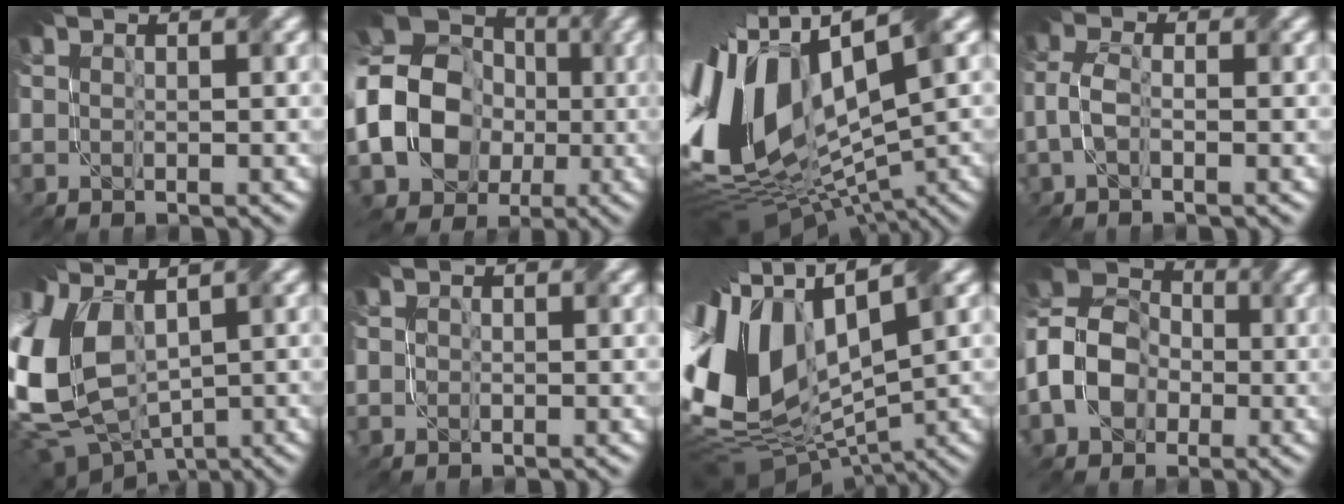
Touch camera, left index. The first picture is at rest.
{"total": 15.6, "force": [-2.6, 12.9, 8.4], "torque": [-0.169, -0.012, -0.081]}
{"total": 15.4, "force": [0.7, 7.9, 13.2], "torque": [-0.284, 0.007, 0.013]}
{"total": 2.2, "force": [-1.0, 1.0, 1.7], "torque": [-0.043, 0.005, -0.028]}
{"total": 11.4, "force": [-0.2, 7.8, 8.3], "torque": [-0.208, -0.018, 0.011]}
{"total": 0.6, "force": [-0.1, 0.6, 0.0], "torque": [0.003, -0.003, -0.005]}
{"total": 14.4, "force": [0.7, 8.5, 11.6], "torque": [-0.260, 0.022, 0.013]}
{"total": 8.0, "force": [-2.4, 6.2, 4.6], "torque": [-0.099, 0.005, -0.061]}